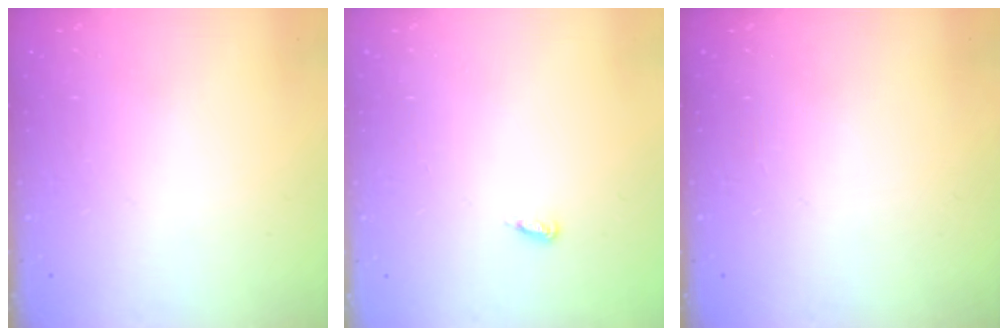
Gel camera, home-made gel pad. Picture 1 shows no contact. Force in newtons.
{"total": 3.7, "press": 3.7, "slide": 0.2}
{"total": 0.0}